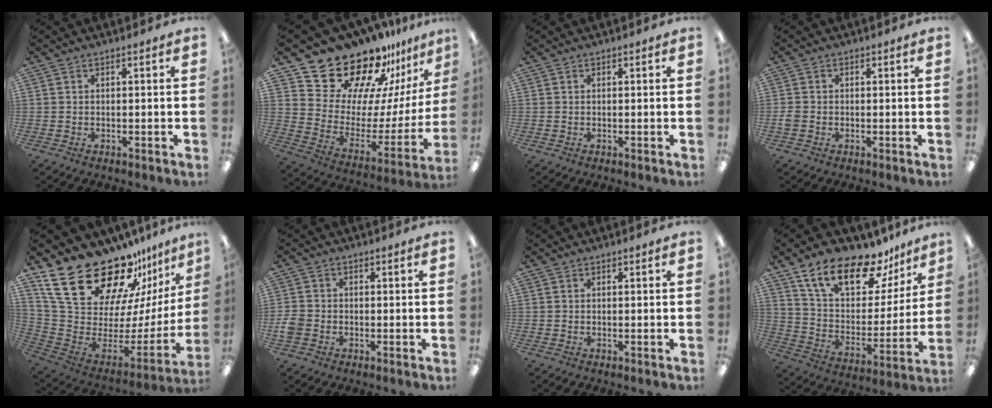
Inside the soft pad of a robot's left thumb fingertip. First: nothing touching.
{"total": 22.0, "force": [19.2, 9.0, 5.8], "torque": [-0.100, -0.152, 0.349]}
{"total": 0.0}
{"total": 2.0, "force": [-0.5, 1.7, 0.9], "torque": [-0.013, 0.005, -0.010]}
{"total": 28.5, "force": [20.7, 12.0, 15.6], "torque": [-0.258, -0.148, 0.386]}
{"total": 3.7, "force": [-1.2, 3.2, 1.6], "torque": [-0.030, 0.008, -0.022]}
{"total": 0.0}
{"total": 19.2, "force": [13.7, 8.6, 10.3], "torque": [-0.178, -0.083, 0.241]}